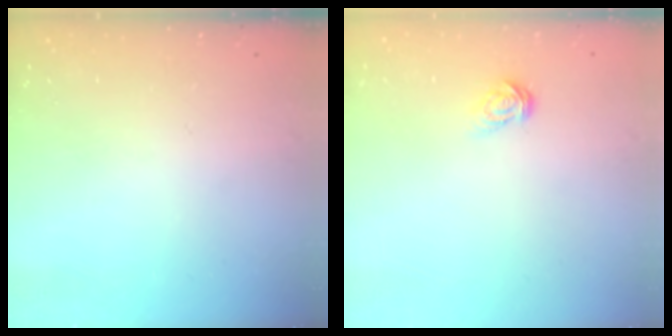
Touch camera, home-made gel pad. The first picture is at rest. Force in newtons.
{"total": 4.2, "press": 4.1, "slide": 0.4}